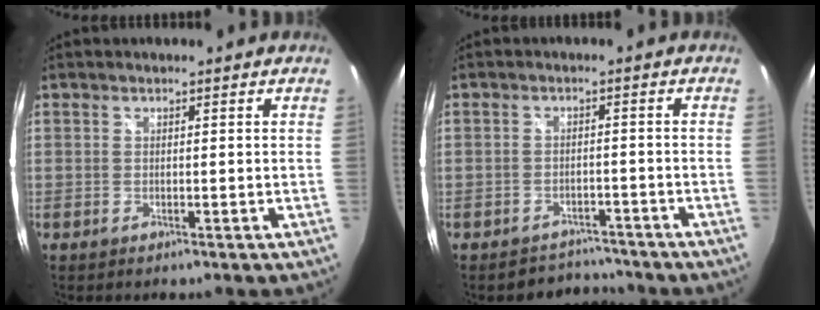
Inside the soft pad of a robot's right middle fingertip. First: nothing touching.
{"total": 4.5, "force": [-4.1, 1.6, -0.7], "torque": [0.005, 0.016, -0.065]}